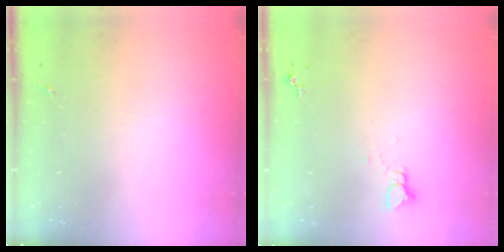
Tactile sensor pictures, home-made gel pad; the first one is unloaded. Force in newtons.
{"total": 2.2, "press": 2.2, "slide": 0.1}